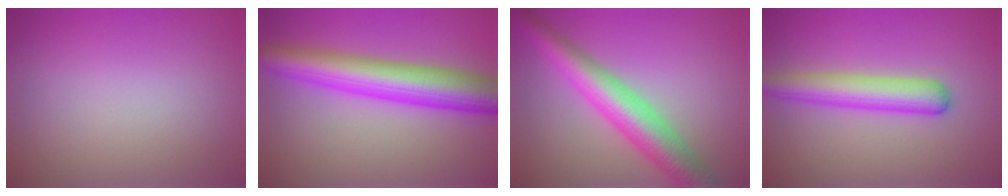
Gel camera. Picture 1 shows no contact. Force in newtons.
{"total": 8.7, "press": 8.7, "slide": 0.2}
{"total": 7.1, "press": 7.1, "slide": 0.1}
{"total": 4.6, "press": 4.6, "slide": 0.2}